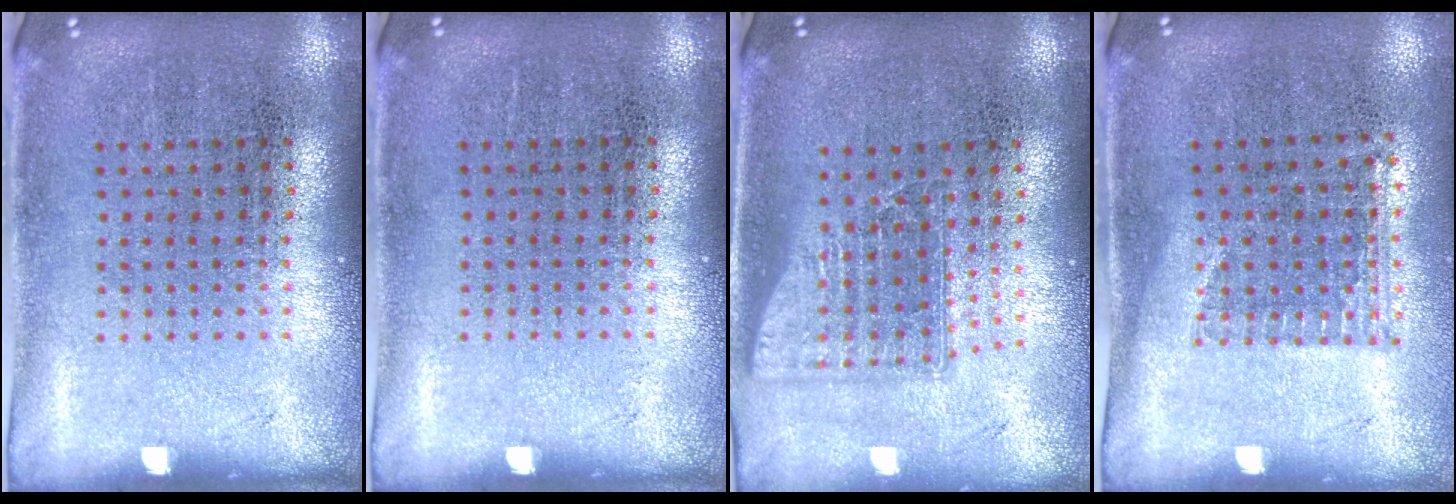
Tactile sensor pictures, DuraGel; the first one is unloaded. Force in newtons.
{"total": 0.0}
{"total": 1.5, "press": 1.2, "slide": 1.0}
{"total": 1.1, "press": 0.9, "slide": 0.6}